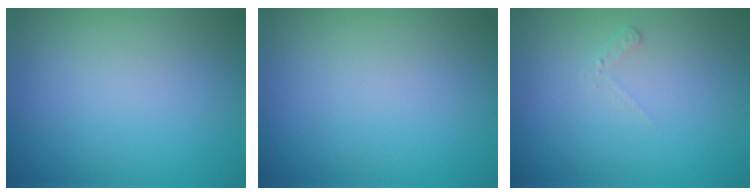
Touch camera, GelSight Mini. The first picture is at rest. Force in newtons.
{"total": 0.0}
{"total": 0.8, "press": 0.8, "slide": 0.2}